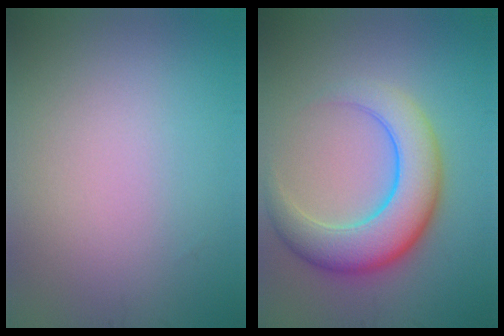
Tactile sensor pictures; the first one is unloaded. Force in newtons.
{"total": 7.1, "press": 7.1, "slide": 0.2}